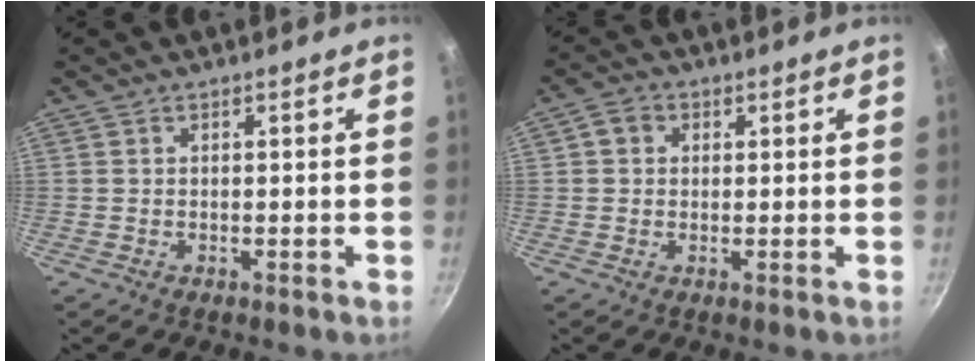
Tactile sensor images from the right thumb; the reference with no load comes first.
{"total": 3.4, "force": [0.8, 2.9, 1.6], "torque": [-0.019, 0.003, 0.005]}